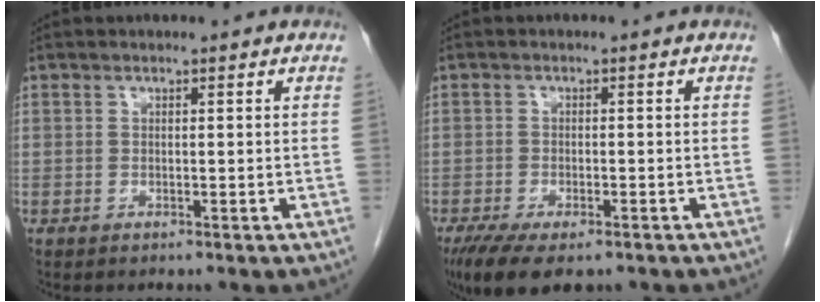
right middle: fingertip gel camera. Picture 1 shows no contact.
{"total": 9.1, "force": [-6.5, 3.3, 5.5], "torque": [-0.091, -0.016, -0.101]}